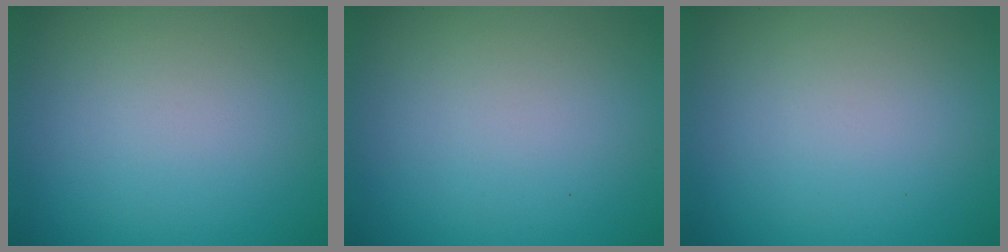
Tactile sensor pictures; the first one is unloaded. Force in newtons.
{"total": 0.0}
{"total": 0.0}